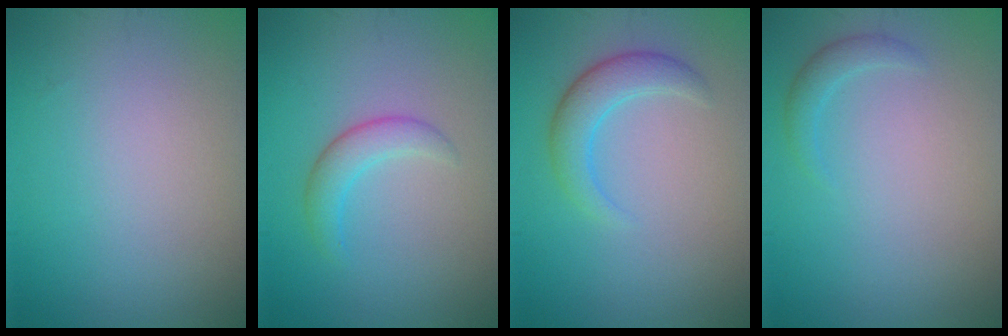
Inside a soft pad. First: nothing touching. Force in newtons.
{"total": 2.2, "press": 2.2, "slide": 0.2}
{"total": 2.9, "press": 2.9, "slide": 0.1}
{"total": 1.3, "press": 1.3, "slide": 0.2}